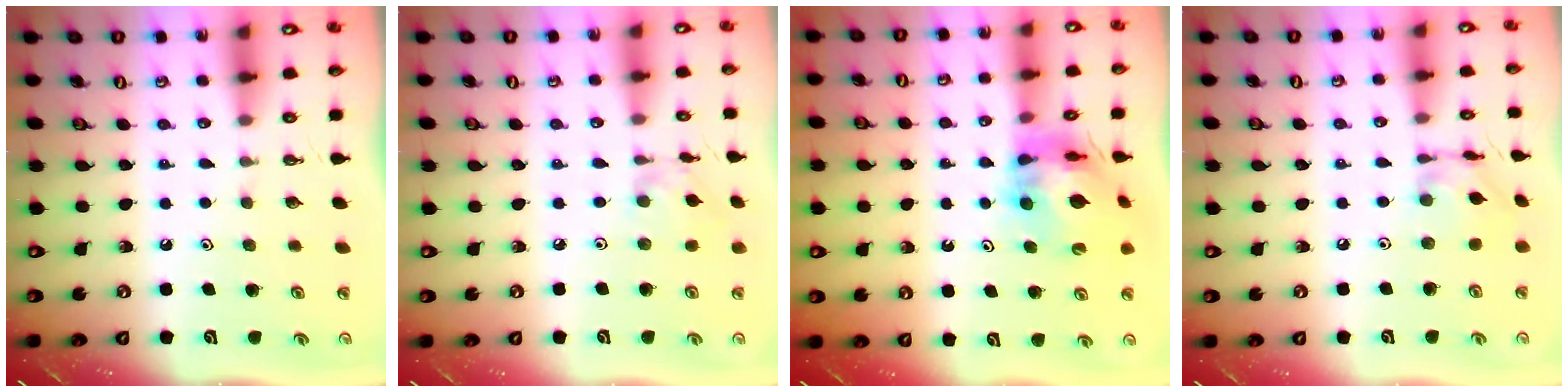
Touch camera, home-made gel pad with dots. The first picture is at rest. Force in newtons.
{"total": 2.2, "press": 2.2, "slide": 0.0}
{"total": 13.0, "press": 12.9, "slide": 1.4}
{"total": 8.0, "press": 8.0, "slide": 0.3}